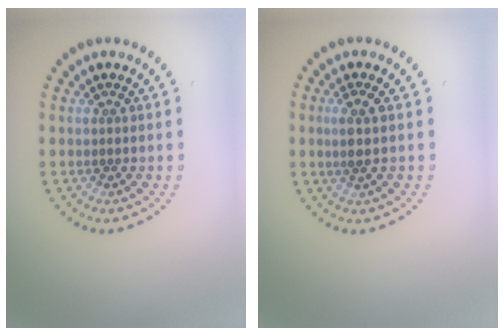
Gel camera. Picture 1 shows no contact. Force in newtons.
{"total": 1.4, "press": 1.1, "slide": 0.8}